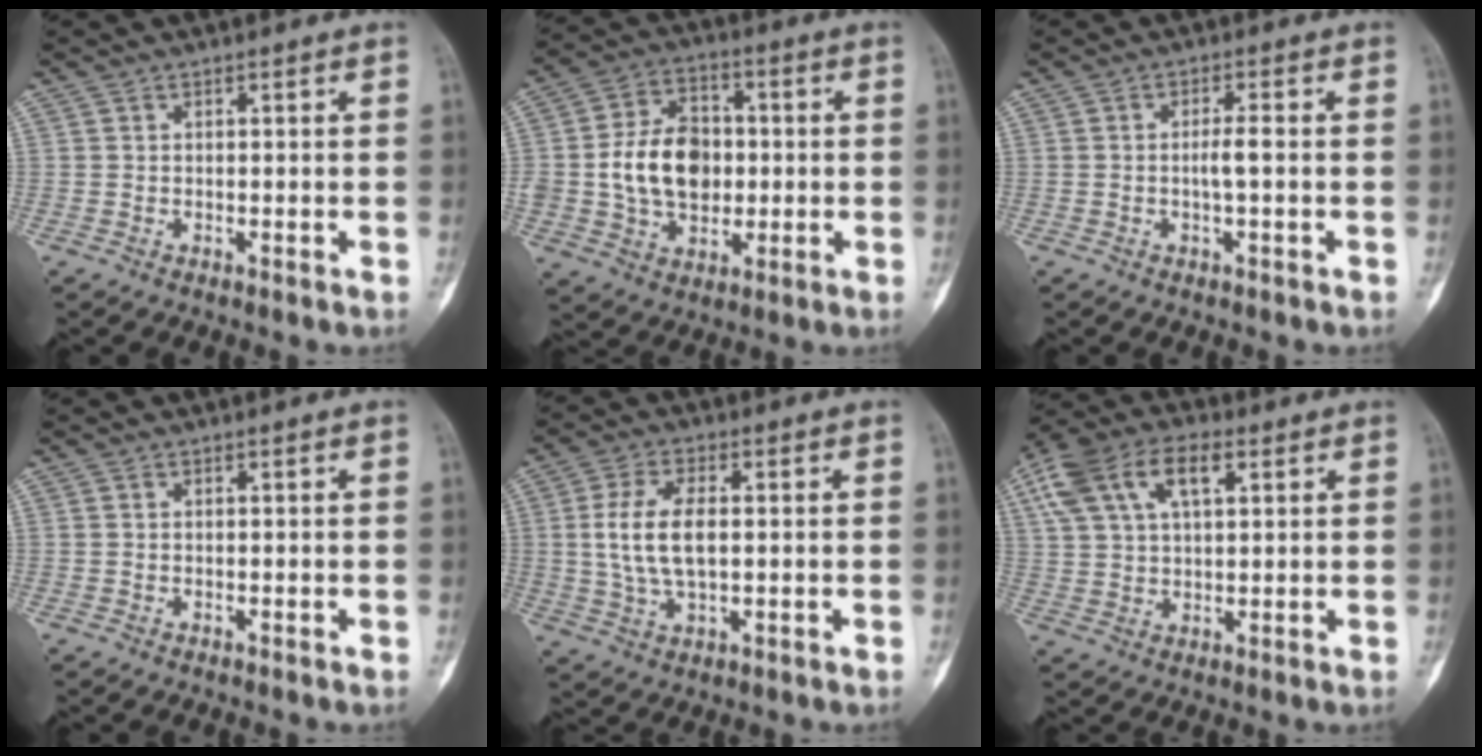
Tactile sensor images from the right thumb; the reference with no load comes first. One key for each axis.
{"total": 13.8, "fx": -0.2, "fy": 10.0, "fz": 9.5, "tx": -0.139, "ty": 0.015, "tz": -0.002}
{"total": 2.8, "fx": -0.4, "fy": 0.4, "fz": 2.8, "tx": -0.056, "ty": 0.005, "tz": -0.009}
{"total": 0.0}
{"total": 9.6, "fx": 0.7, "fy": 4.9, "fz": 8.3, "tx": -0.169, "ty": 0.003, "tz": 0.017}
{"total": 14.0, "fx": 5.7, "fy": 7.5, "fz": 10.3, "tx": -0.195, "ty": 0.021, "tz": 0.103}